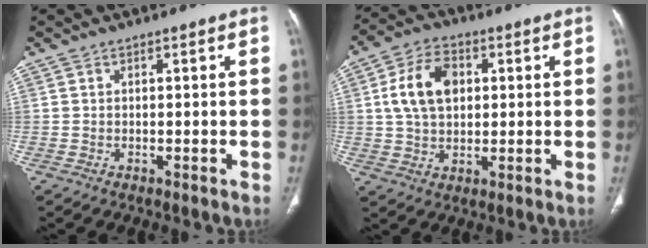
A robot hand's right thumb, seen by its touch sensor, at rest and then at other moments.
{"total": 11.0, "force": [2.2, 7.3, 7.9], "torque": [-0.133, 0.008, 0.039]}